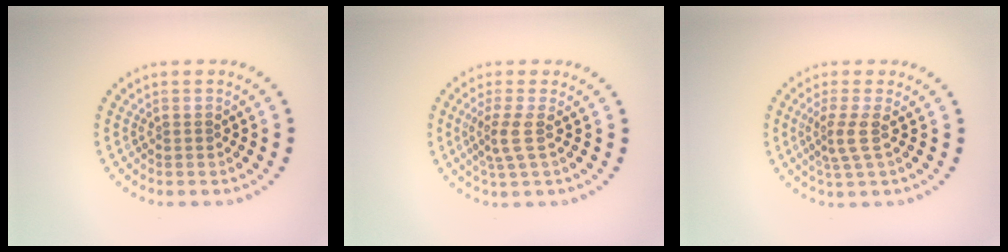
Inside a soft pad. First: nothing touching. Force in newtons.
{"total": 2.3, "press": 1.6, "slide": 1.6}
{"total": 2.4, "press": 1.7, "slide": 1.7}